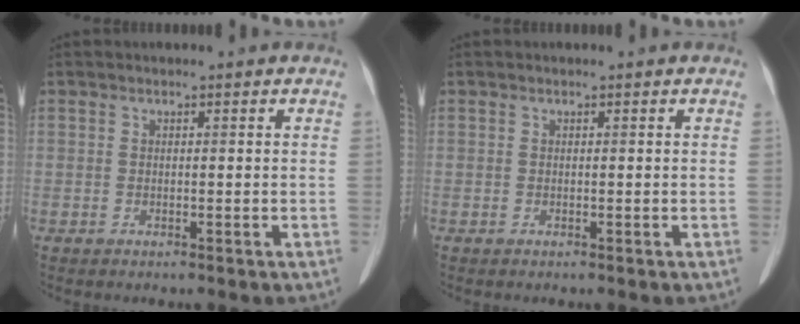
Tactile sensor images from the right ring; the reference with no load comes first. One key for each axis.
{"total": 0.0}